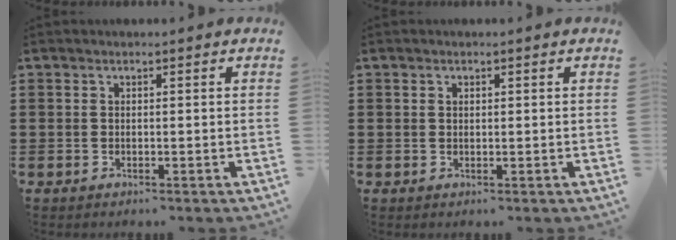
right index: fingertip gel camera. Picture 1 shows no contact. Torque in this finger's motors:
{"motor_torque": [-0.36, 0.09, -0.07, -0.01]}